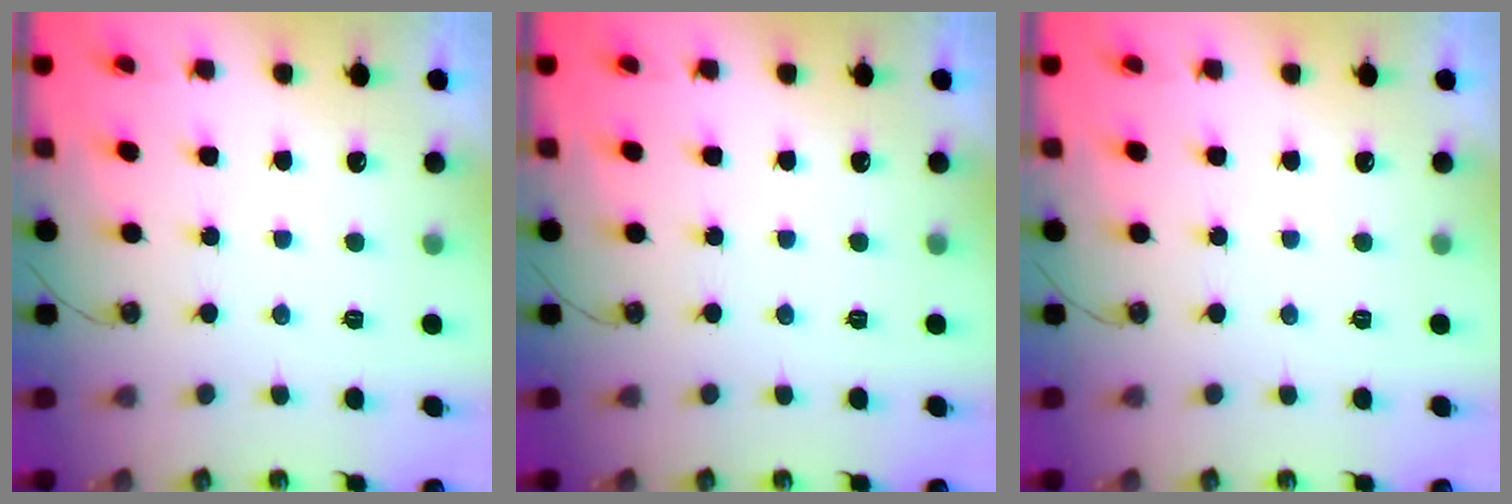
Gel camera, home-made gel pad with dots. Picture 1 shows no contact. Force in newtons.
{"total": 0.0}
{"total": 0.0}